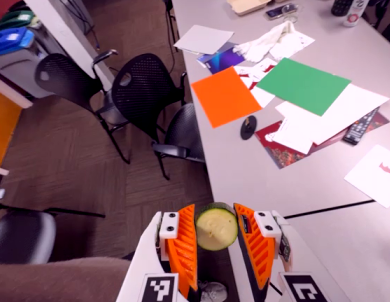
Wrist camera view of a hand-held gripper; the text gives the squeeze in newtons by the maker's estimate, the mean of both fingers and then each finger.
{"total": 10.3, "left": 10.3, "right": 10.3}